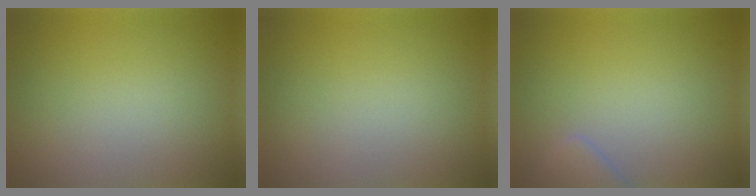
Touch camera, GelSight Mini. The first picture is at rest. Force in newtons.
{"total": 0.0}
{"total": 2.0, "press": 2.0, "slide": 0.2}